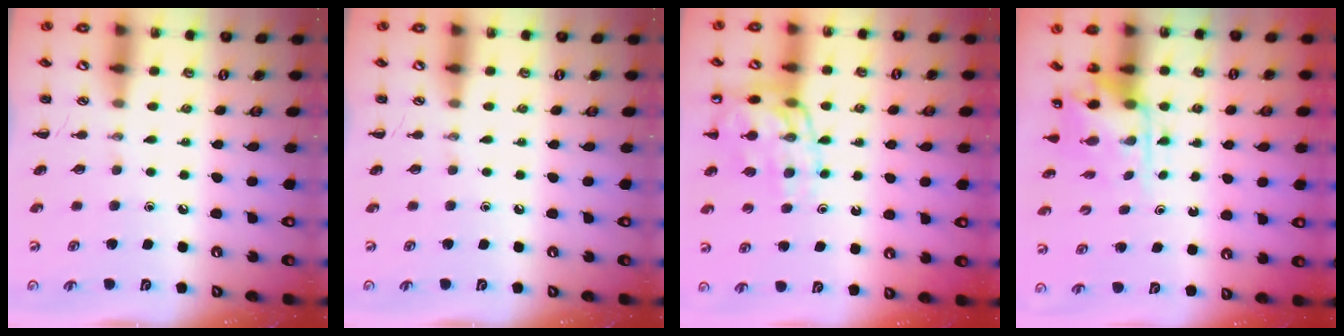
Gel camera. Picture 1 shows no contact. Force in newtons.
{"total": 0.0}
{"total": 14.3, "press": 14.2, "slide": 2.3}
{"total": 4.6, "press": 4.6, "slide": 0.5}